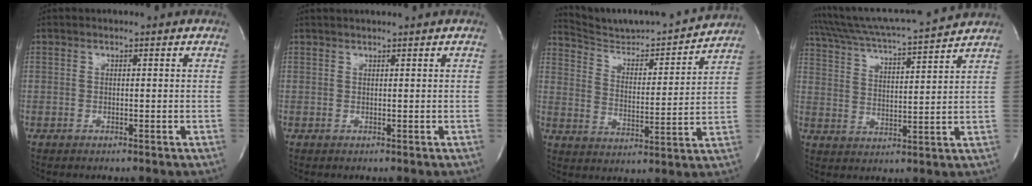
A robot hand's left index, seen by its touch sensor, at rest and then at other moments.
{"total": 2.2, "force": [1.9, -0.4, 0.9], "torque": [-0.008, 0.018, 0.035]}
{"total": 16.1, "force": [15.6, 1.3, 3.7], "torque": [-0.060, -0.017, 0.235]}
{"total": 15.4, "force": [14.4, -0.5, 5.5], "torque": [-0.109, 0.003, 0.224]}